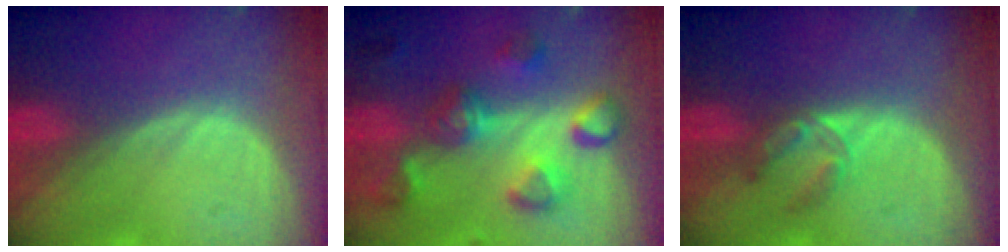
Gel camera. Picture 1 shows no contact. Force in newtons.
{"total": 8.2, "press": 8.1, "slide": 1.2}
{"total": 3.5, "press": 3.3, "slide": 1.0}